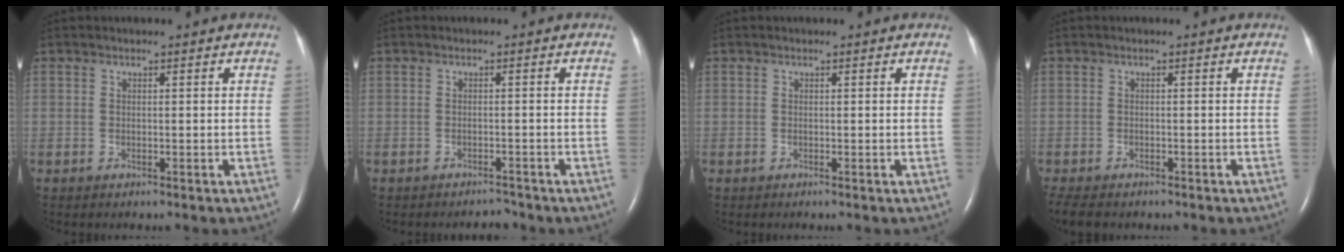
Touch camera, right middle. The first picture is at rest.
{"total": 1.5, "force": [-1.4, 0.4, 0.0], "torque": [-0.004, -0.005, -0.018]}
{"total": 0.0}
{"total": 5.2, "force": [-4.1, 2.0, 2.4], "torque": [-0.043, -0.013, -0.062]}